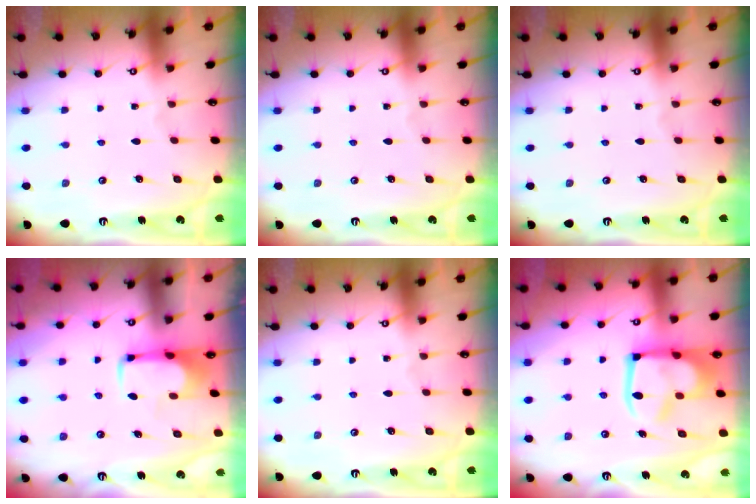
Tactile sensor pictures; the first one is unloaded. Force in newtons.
{"total": 0.0}
{"total": 0.0}
{"total": 2.0, "press": 2.0, "slide": 0.4}
{"total": 0.0}
{"total": 11.1, "press": 11.0, "slide": 1.5}